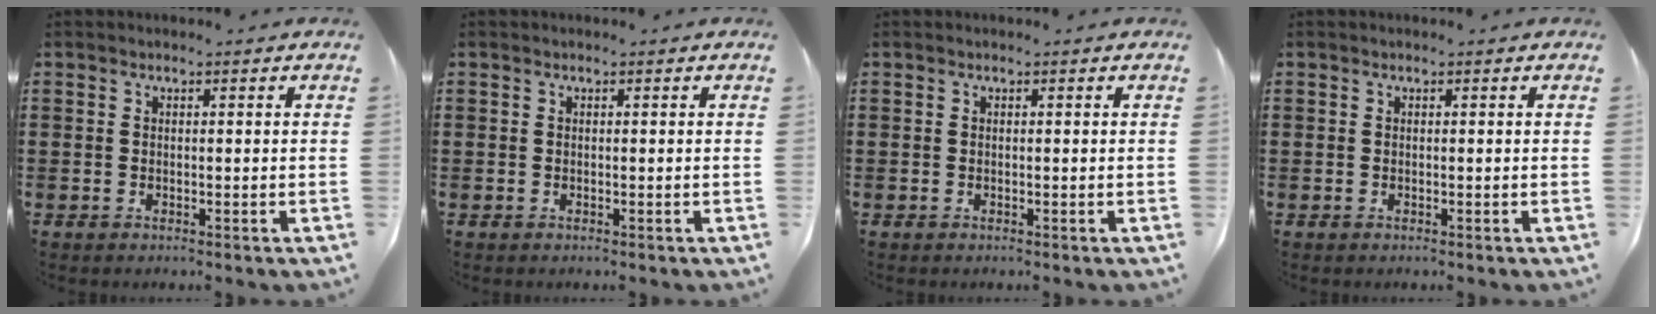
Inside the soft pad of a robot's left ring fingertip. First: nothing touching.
{"total": 0.0}
{"total": 0.0}
{"total": 0.0}